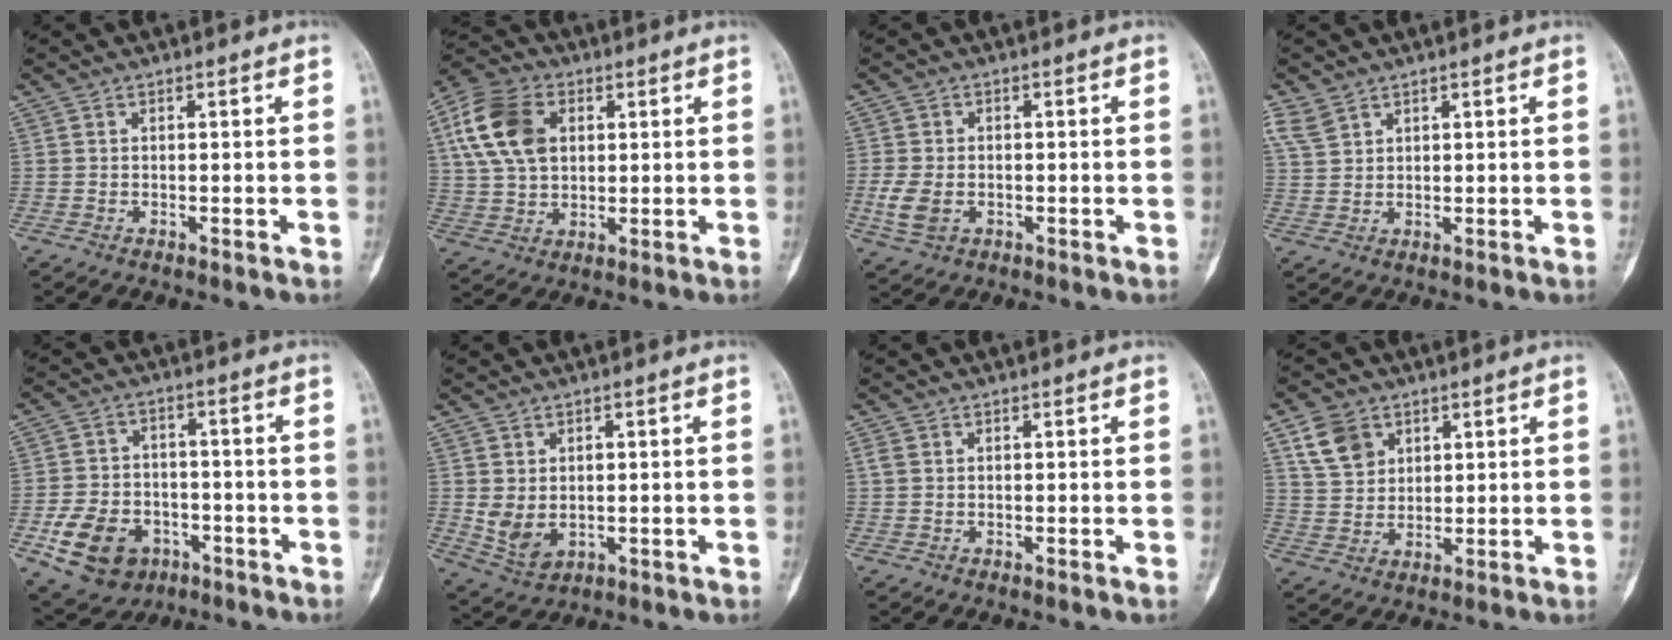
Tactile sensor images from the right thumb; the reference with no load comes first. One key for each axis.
{"total": 13.7, "fx": 3.8, "fy": 9.4, "fz": 9.3, "tx": -0.172, "ty": 0.007, "tz": 0.070}
{"total": 5.5, "fx": -1.3, "fy": 3.8, "fz": 3.7, "tx": -0.082, "ty": -0.001, "tz": -0.022}
{"total": 3.6, "fx": 2.6, "fy": 2.2, "fz": 1.3, "tx": -0.024, "ty": -0.004, "tz": 0.061}
{"total": 13.4, "fx": -5.5, "fy": 9.9, "fz": 7.1, "tx": -0.113, "ty": 0.027, "tz": -0.081}
{"total": 6.1, "fx": 0.1, "fy": 4.4, "fz": 4.3, "tx": -0.065, "ty": -0.006, "tz": 0.020}
{"total": 1.0, "fx": 0.2, "fy": 0.7, "fz": 0.6, "tx": -0.015, "ty": 0.005, "tz": 0.005}
{"total": 7.6, "fx": 3.8, "fy": 5.7, "fz": 3.3, "tx": -0.043, "ty": -0.012, "tz": 0.077}